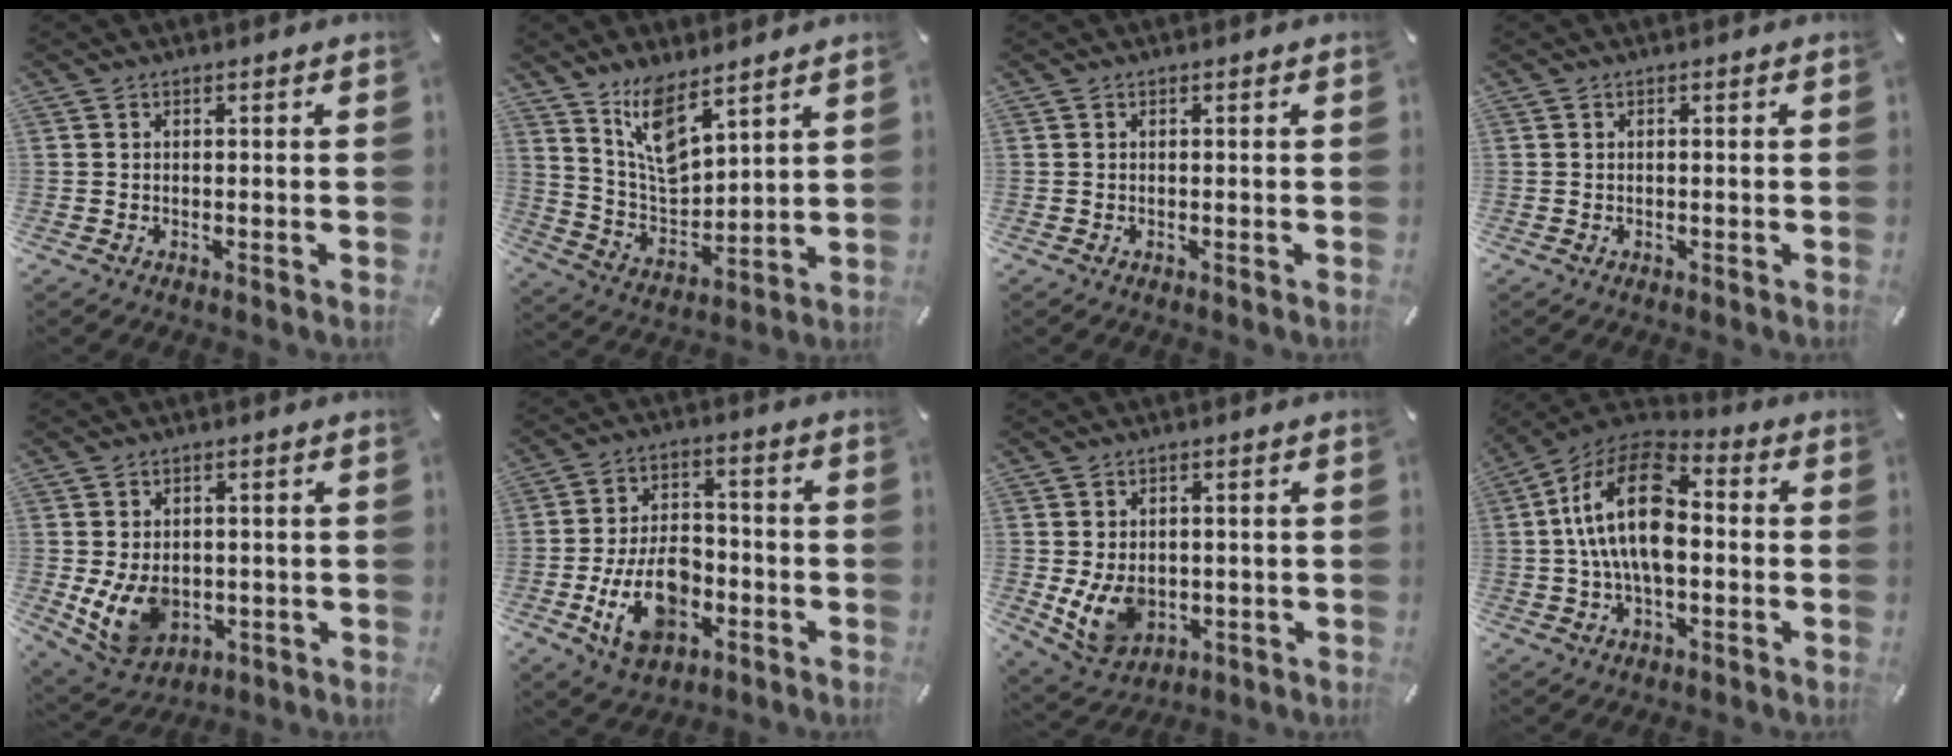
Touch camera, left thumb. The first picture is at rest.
{"total": 10.9, "force": [8.8, 4.5, 4.7], "torque": [-0.100, -0.054, 0.167]}
{"total": 0.0}
{"total": 0.0}
{"total": 9.3, "force": [-1.2, 7.2, 5.7], "torque": [-0.113, -0.002, -0.019]}
{"total": 14.5, "force": [-4.8, 9.1, 10.3], "torque": [-0.190, 0.014, -0.084]}
{"total": 8.7, "force": [-0.9, 6.9, 5.3], "torque": [-0.108, 0.003, -0.012]}
{"total": 17.7, "force": [0.2, 10.5, 14.3], "torque": [-0.294, 0.013, -0.002]}